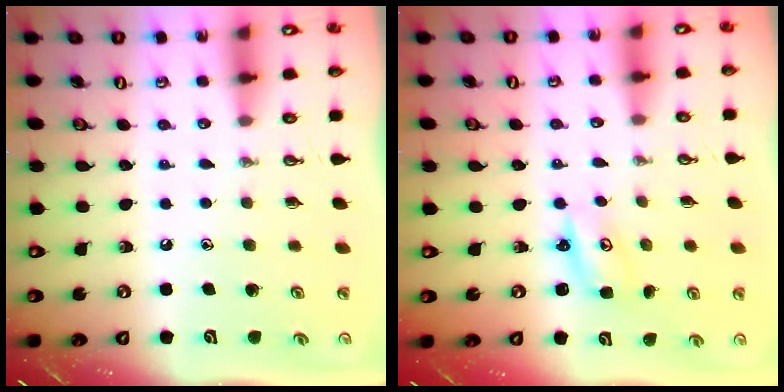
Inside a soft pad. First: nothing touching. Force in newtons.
{"total": 2.6, "press": 2.6, "slide": 0.2}